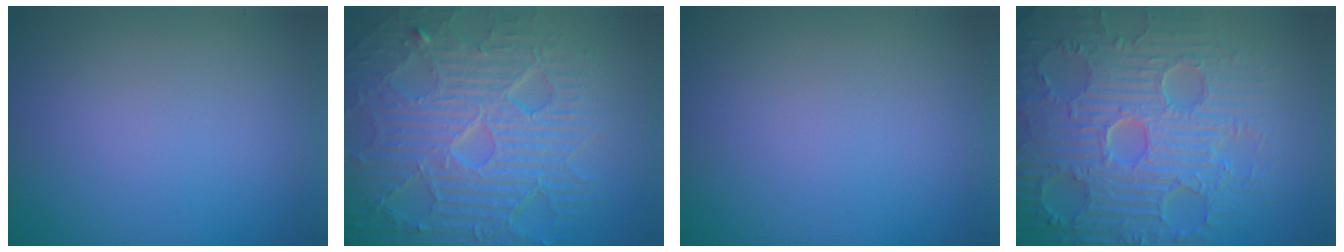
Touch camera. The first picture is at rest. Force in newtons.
{"total": 10.2, "press": 6.5, "slide": 7.8}
{"total": 0.0}
{"total": 9.3, "press": 6.8, "slide": 6.4}